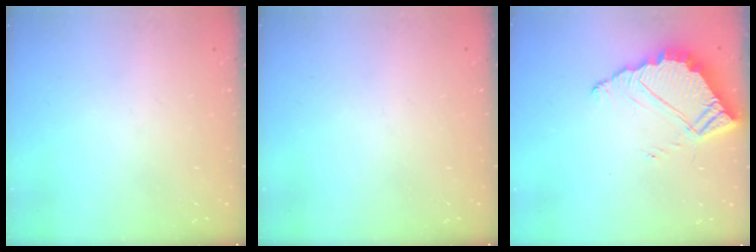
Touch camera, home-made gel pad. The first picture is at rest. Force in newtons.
{"total": 0.0}
{"total": 7.4, "press": 7.4, "slide": 0.3}